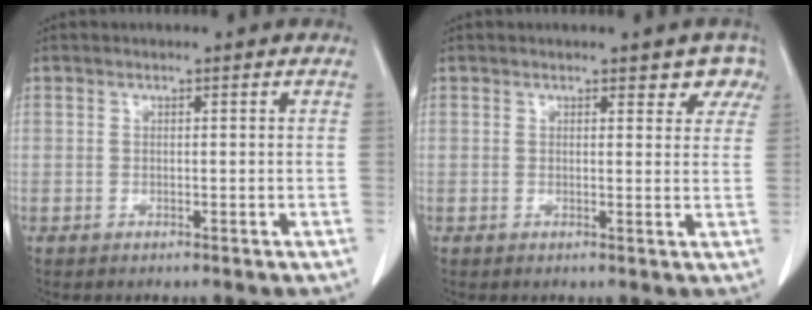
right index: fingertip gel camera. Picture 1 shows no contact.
{"total": 3.9, "force": [3.0, 1.9, 1.8], "torque": [0.003, -0.002, 0.023]}